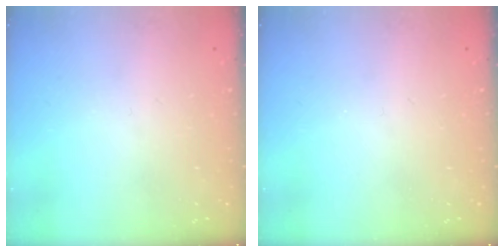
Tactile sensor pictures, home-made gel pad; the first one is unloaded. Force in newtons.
{"total": 0.0}